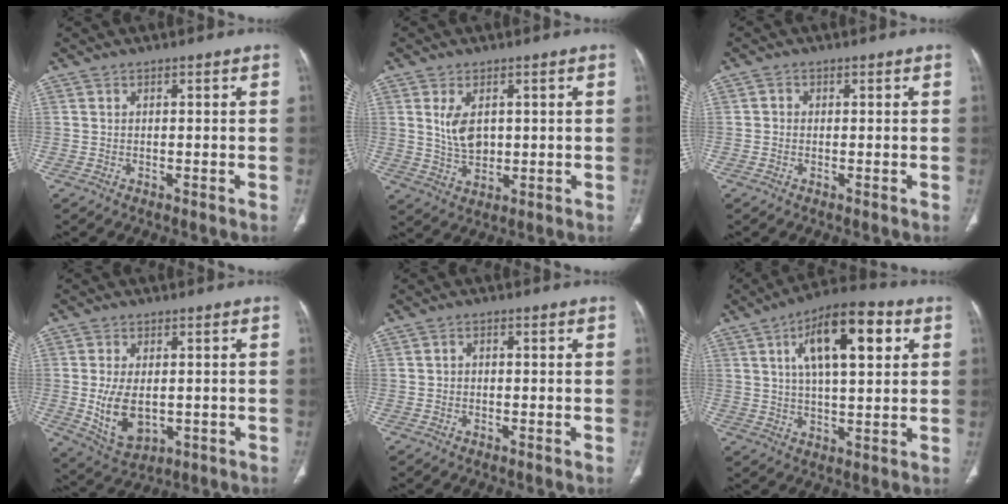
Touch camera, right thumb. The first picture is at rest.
{"total": 6.0, "force": [1.4, 3.7, 4.5], "torque": [-0.075, -0.010, 0.037]}
{"total": 1.2, "force": [-0.1, 1.1, 0.4], "torque": [-0.001, 0.003, -0.004]}
{"total": 9.2, "force": [-0.8, 5.6, 7.3], "torque": [-0.128, -0.010, 0.002]}
{"total": 1.1, "force": [-0.1, 0.9, 0.5], "torque": [-0.002, 0.004, -0.006]}
{"total": 15.9, "force": [5.6, 6.3, 13.5], "torque": [-0.198, 0.003, 0.085]}